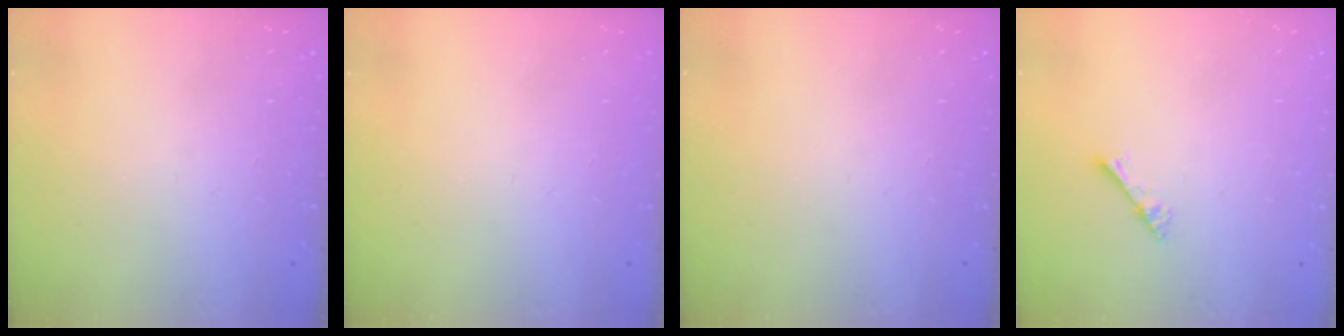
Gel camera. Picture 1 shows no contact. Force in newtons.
{"total": 0.0}
{"total": 0.0}
{"total": 1.8, "press": 1.8, "slide": 0.1}